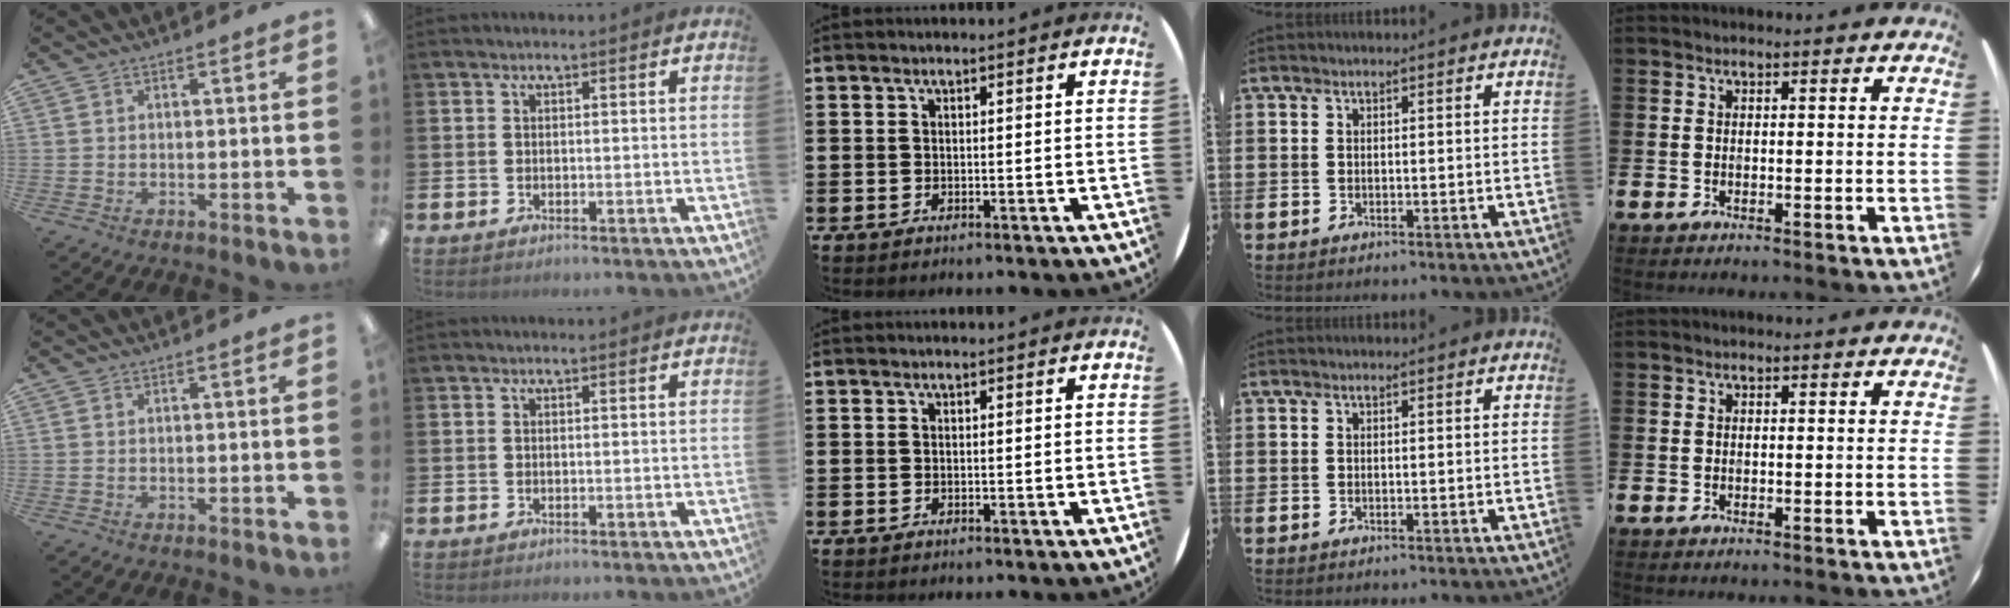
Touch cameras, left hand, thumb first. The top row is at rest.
{}